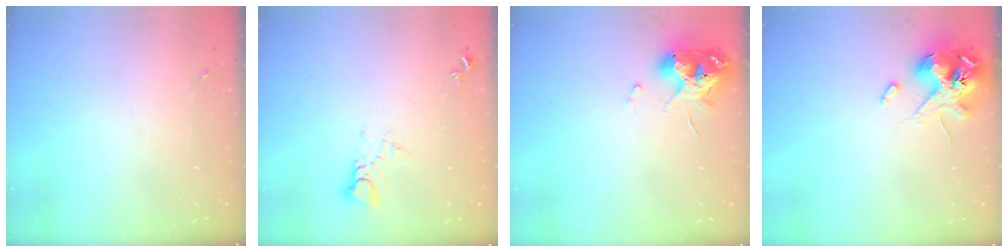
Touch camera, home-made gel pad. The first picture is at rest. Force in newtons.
{"total": 3.8, "press": 3.7, "slide": 0.2}
{"total": 10.3, "press": 10.3, "slide": 1.3}
{"total": 13.6, "press": 13.5, "slide": 1.9}